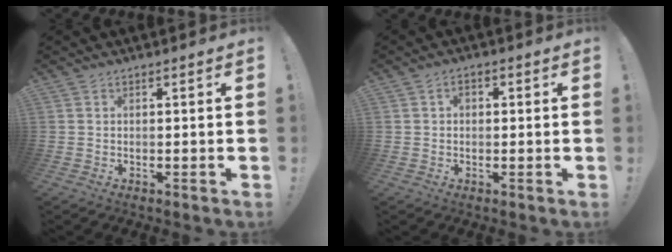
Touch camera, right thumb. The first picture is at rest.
{"total": 1.8, "force": [-0.3, 1.4, 1.1], "torque": [-0.012, 0.005, -0.008]}